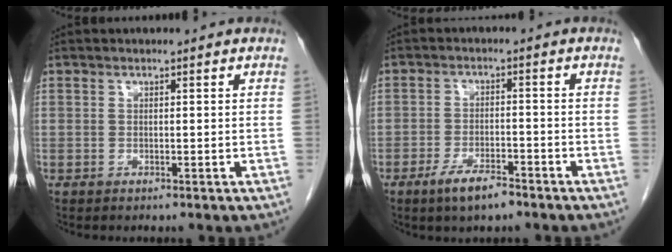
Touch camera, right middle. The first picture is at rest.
{"total": 5.2, "force": [-3.6, 1.3, 3.4], "torque": [-0.069, -0.003, -0.061]}